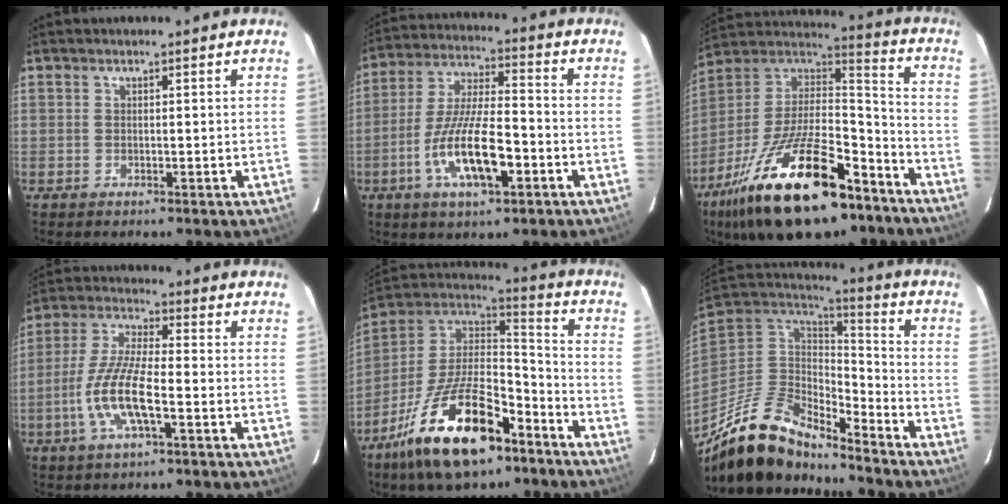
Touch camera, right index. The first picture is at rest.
{"total": 13.9, "force": [-5.5, 4.0, 12.1], "torque": [-0.248, -0.011, -0.098]}
{"total": 28.9, "force": [-17.5, 11.5, 19.9], "torque": [-0.377, -0.017, -0.281]}
{"total": 11.4, "force": [-4.0, 2.8, 10.3], "torque": [-0.220, -0.006, -0.079]}
{"total": 23.5, "force": [-13.4, 10.0, 16.5], "torque": [-0.322, -0.014, -0.228]}
{"total": 18.9, "force": [-15.3, 6.2, 9.2], "torque": [-0.196, -0.015, -0.285]}